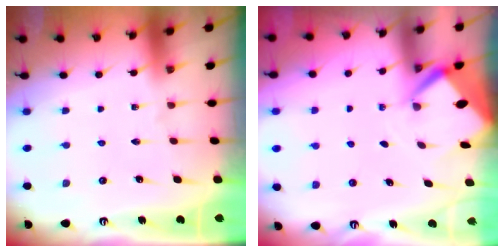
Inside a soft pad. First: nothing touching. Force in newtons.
{"total": 3.2, "press": 3.2, "slide": 0.2}